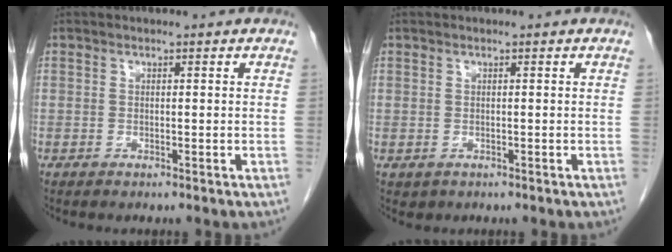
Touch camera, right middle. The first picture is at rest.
{"total": 1.4, "force": [-0.6, 1.3, 0.3], "torque": [-0.002, 0.003, -0.001]}